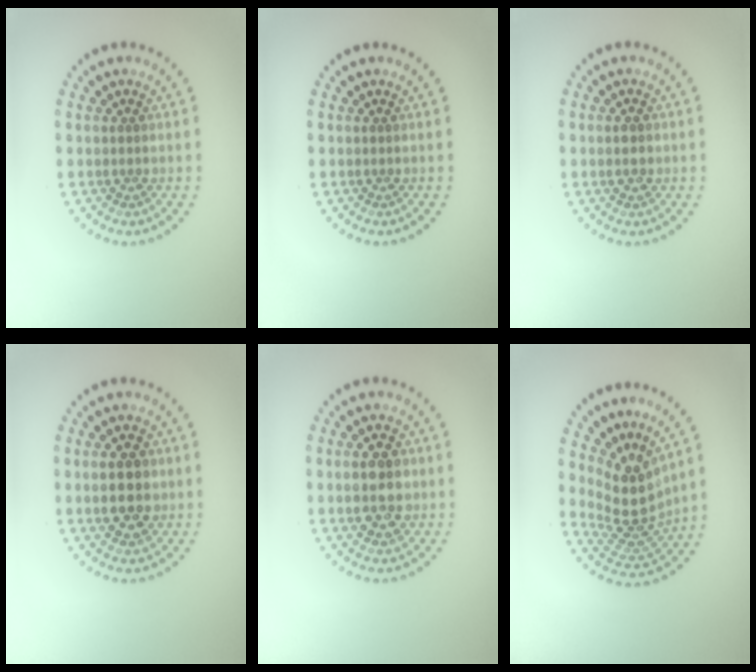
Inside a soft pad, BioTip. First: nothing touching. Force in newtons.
{"total": 0.0}
{"total": 1.8, "press": 1.8, "slide": 0.3}
{"total": 3.7, "press": 3.7, "slide": 0.2}
{"total": 4.3, "press": 4.3, "slide": 0.5}
{"total": 4.7, "press": 3.4, "slide": 3.3}